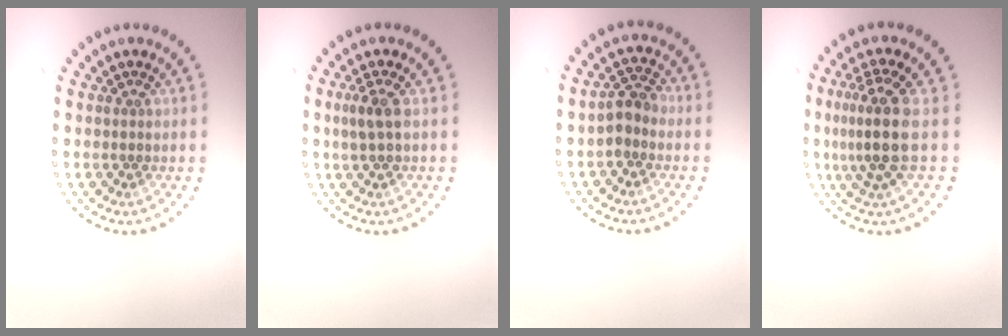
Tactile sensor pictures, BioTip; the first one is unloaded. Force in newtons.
{"total": 1.7, "press": 1.5, "slide": 0.8}
{"total": 2.4, "press": 2.1, "slide": 1.0}
{"total": 4.0, "press": 3.1, "slide": 2.5}